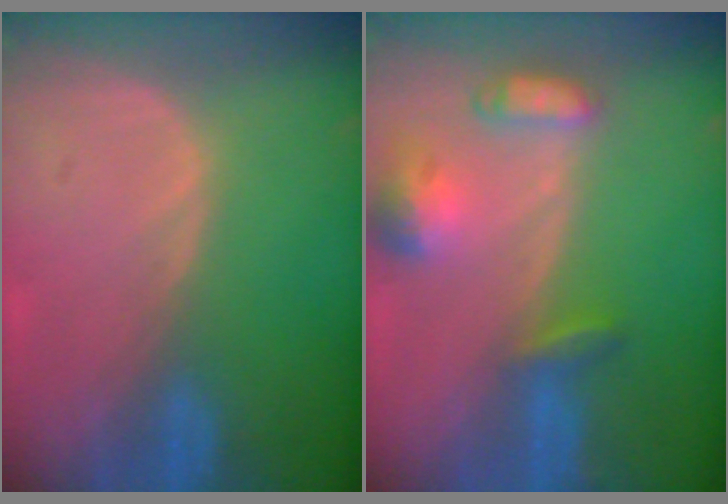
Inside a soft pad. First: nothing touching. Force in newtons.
{"total": 6.6, "press": 6.3, "slide": 2.2}